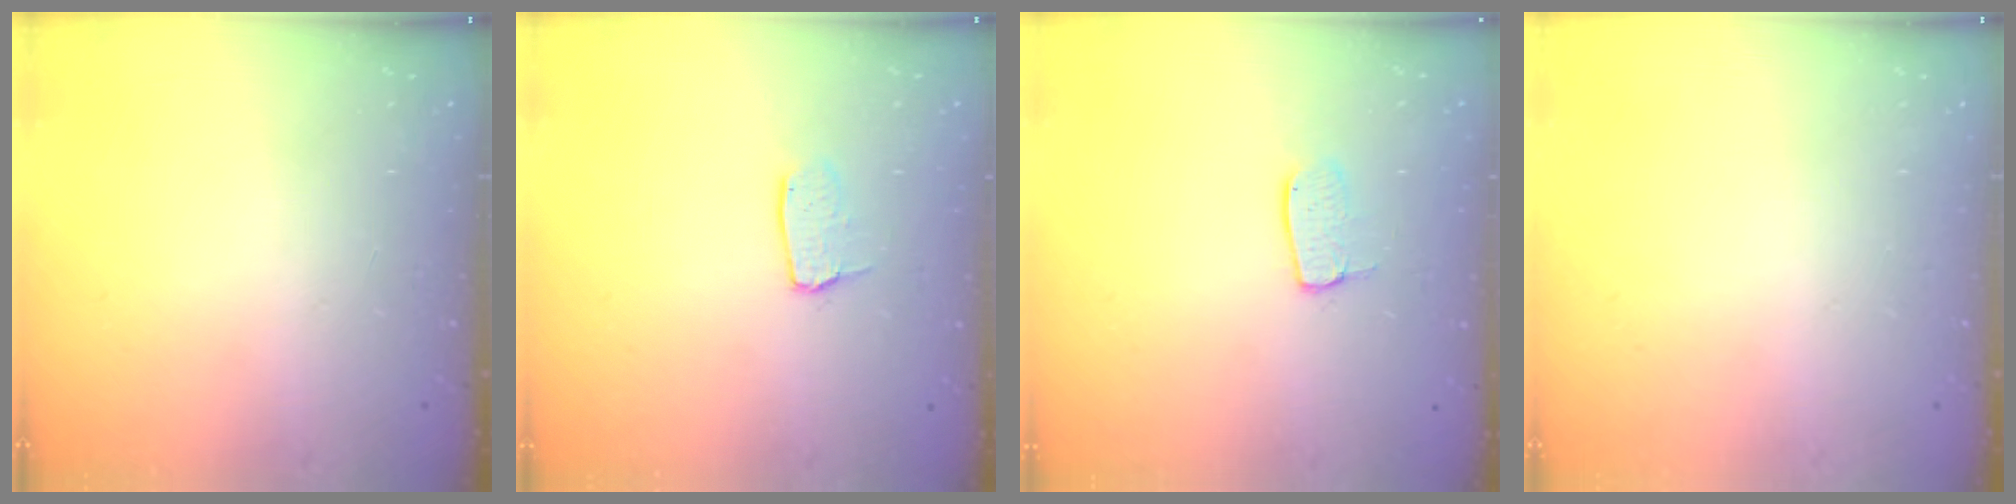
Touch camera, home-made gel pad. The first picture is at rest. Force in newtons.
{"total": 5.6, "press": 5.6, "slide": 0.4}
{"total": 6.9, "press": 6.9, "slide": 0.4}
{"total": 0.0}